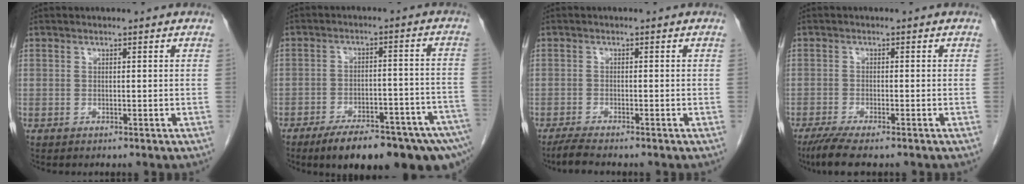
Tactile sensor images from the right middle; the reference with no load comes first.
{"total": 18.8, "force": [-13.7, 4.2, 12.2], "torque": [-0.113, 0.016, -0.186]}
{"total": 3.1, "force": [-2.7, 0.0, 1.6], "torque": [-0.036, -0.008, -0.047]}
{"total": 5.6, "force": [-4.3, 0.6, 3.6], "torque": [-0.061, -0.014, -0.071]}